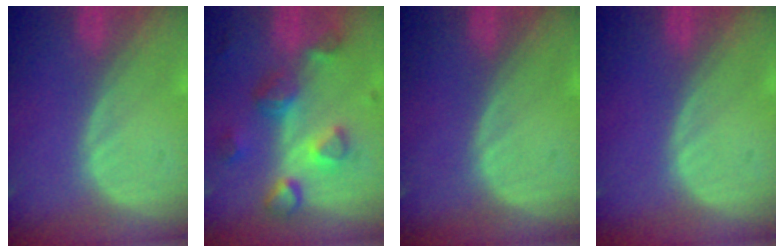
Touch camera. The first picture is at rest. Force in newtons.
{"total": 8.1, "press": 7.2, "slide": 3.7}
{"total": 0.0}
{"total": 0.0}